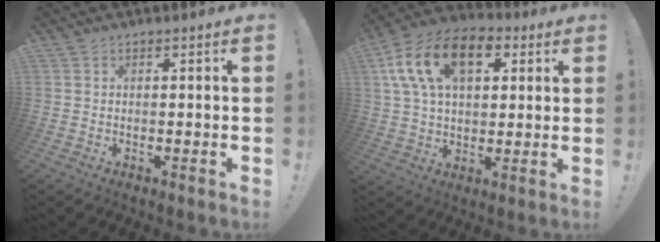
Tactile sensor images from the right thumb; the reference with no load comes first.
{"total": 19.2, "force": [7.6, 11.9, 13.0], "torque": [-0.225, -0.014, 0.136]}